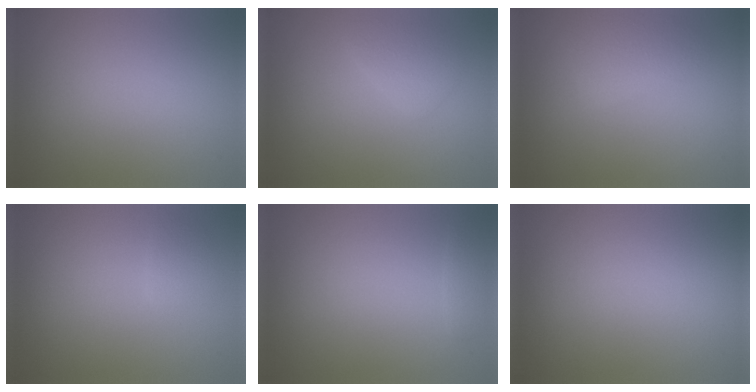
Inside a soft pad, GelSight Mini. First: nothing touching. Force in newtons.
{"total": 1.7, "press": 1.7, "slide": 0.1}
{"total": 2.3, "press": 2.3, "slide": 0.0}
{"total": 1.0, "press": 1.0, "slide": 0.0}
{"total": 0.8, "press": 0.8, "slide": 0.1}
{"total": 0.0}